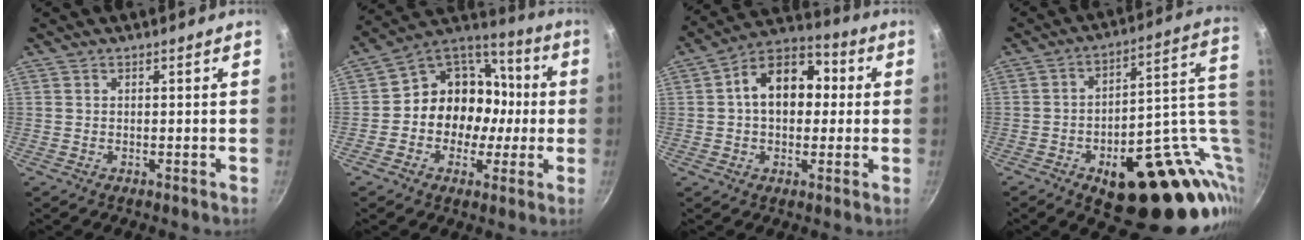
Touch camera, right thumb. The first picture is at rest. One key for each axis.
{"total": 15.7, "fx": -1.3, "fy": 13.3, "fz": 8.2, "tx": -0.076, "ty": 0.048, "tz": -0.032}
{"total": 14.4, "fx": 1.7, "fy": 10.0, "fz": 10.2, "tx": -0.112, "ty": 0.032, "tz": 0.006}
{"total": 28.5, "fx": -4.5, "fy": 14.4, "fz": 24.2, "tx": -0.252, "ty": 0.019, "tz": -0.041}